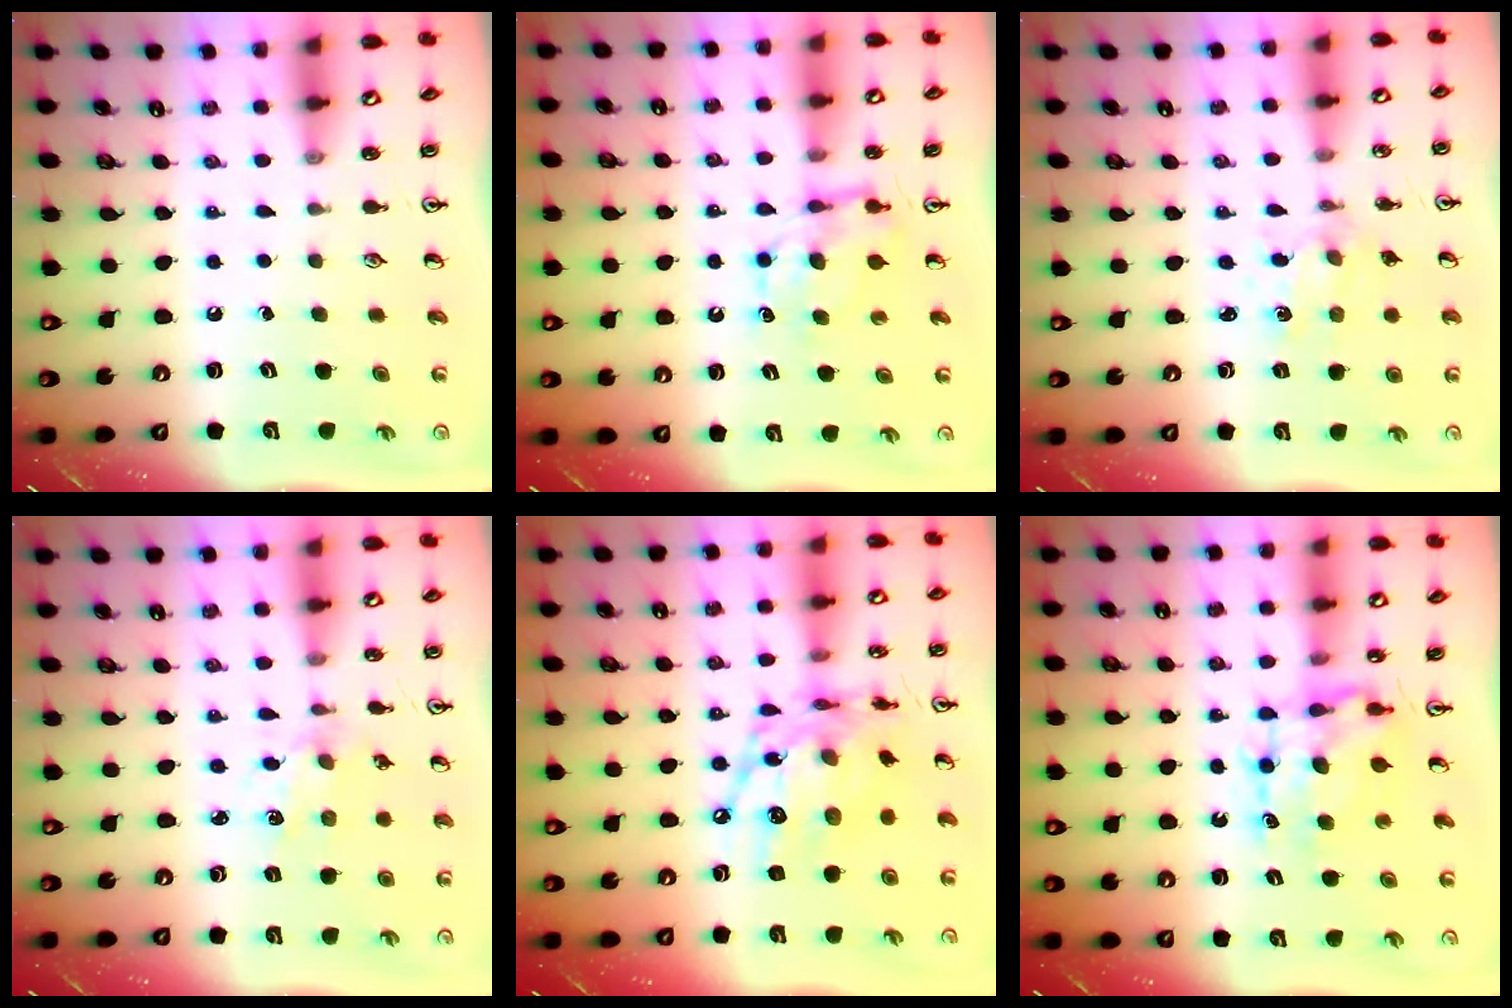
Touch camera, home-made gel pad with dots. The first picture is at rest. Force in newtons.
{"total": 7.1, "press": 7.1, "slide": 0.3}
{"total": 2.0, "press": 2.0, "slide": 0.2}
{"total": 2.0, "press": 2.0, "slide": 0.3}
{"total": 14.9, "press": 14.9, "slide": 0.8}
{"total": 8.3, "press": 8.2, "slide": 0.8}